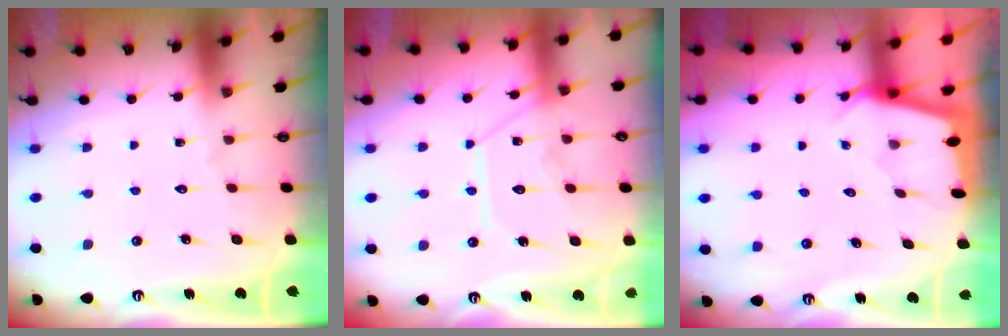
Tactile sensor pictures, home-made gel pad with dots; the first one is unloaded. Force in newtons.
{"total": 12.6, "press": 12.5, "slide": 1.2}
{"total": 1.9, "press": 1.9, "slide": 0.1}